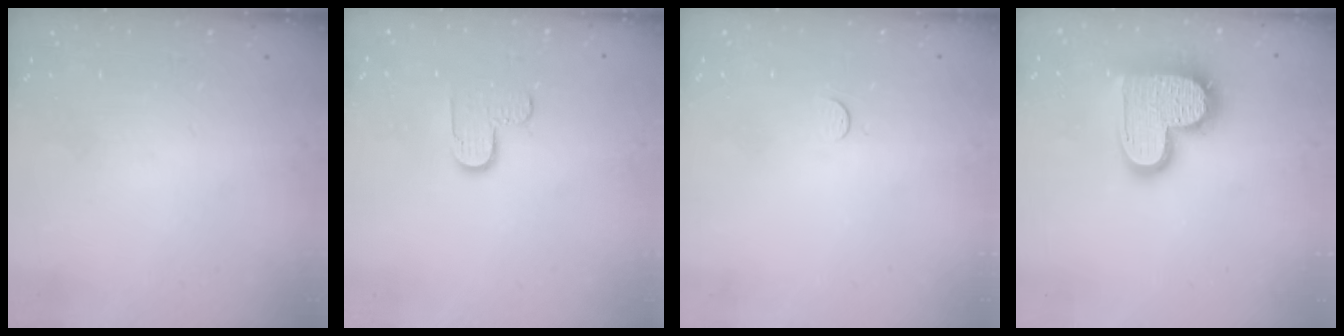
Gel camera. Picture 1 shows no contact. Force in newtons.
{"total": 5.6, "press": 5.5, "slide": 0.4}
{"total": 3.5, "press": 3.5, "slide": 0.4}
{"total": 16.0, "press": 16.0, "slide": 1.1}